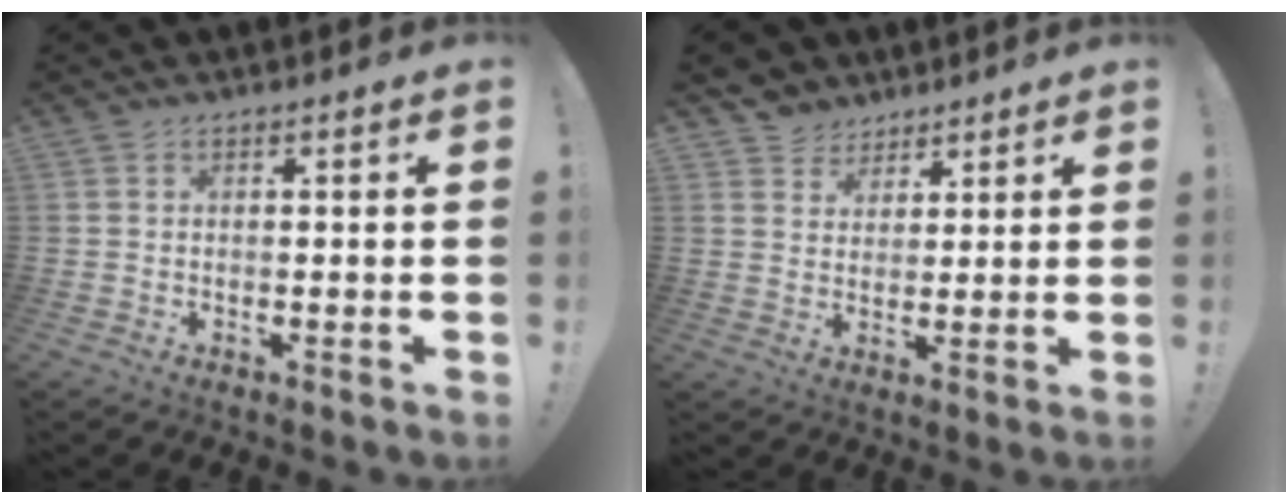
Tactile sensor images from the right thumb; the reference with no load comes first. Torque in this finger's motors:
{"motor_torque": [-0.09, 0.20, 0.48, 0.55, 0.03]}